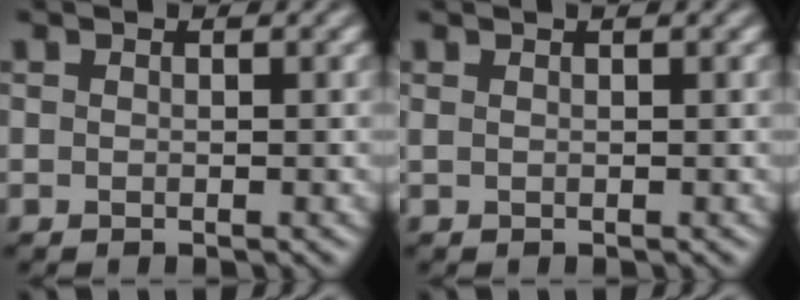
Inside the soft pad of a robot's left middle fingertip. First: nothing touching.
{"total": 1.0, "force": [0.6, 0.4, 0.6], "torque": [-0.004, 0.003, 0.004]}